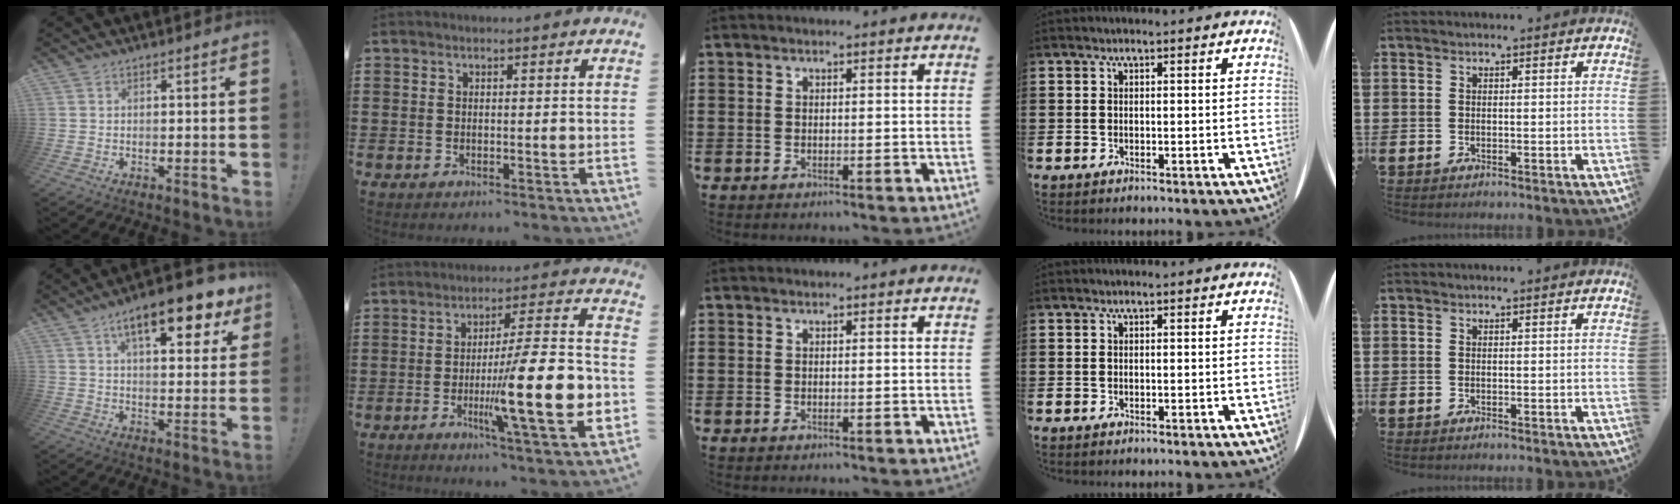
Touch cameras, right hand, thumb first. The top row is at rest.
{"thumb": {"total": 15.1, "force": [8.1, 4.5, 11.9], "torque": [-0.182, -0.036, 0.125]}, "index": {"total": 17.9, "force": [-4.4, 3.3, 17.1], "torque": [-0.271, -0.011, -0.069]}}